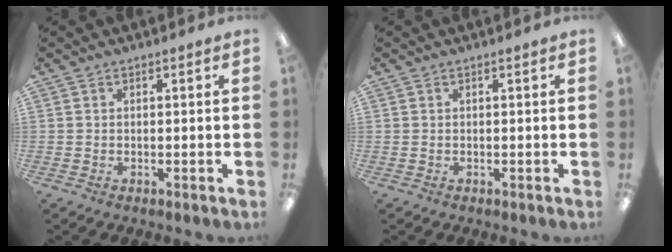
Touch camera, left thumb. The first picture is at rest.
{"total": 0.0}